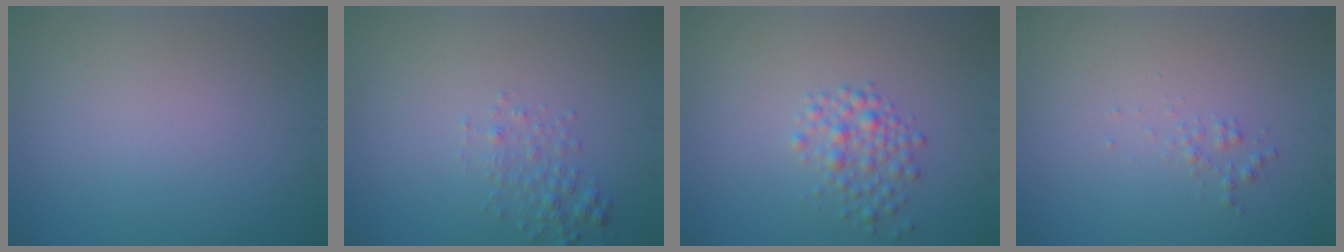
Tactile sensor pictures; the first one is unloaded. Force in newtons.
{"total": 1.6, "press": 1.6, "slide": 0.1}
{"total": 2.4, "press": 2.4, "slide": 0.1}
{"total": 0.7, "press": 0.7, "slide": 0.0}